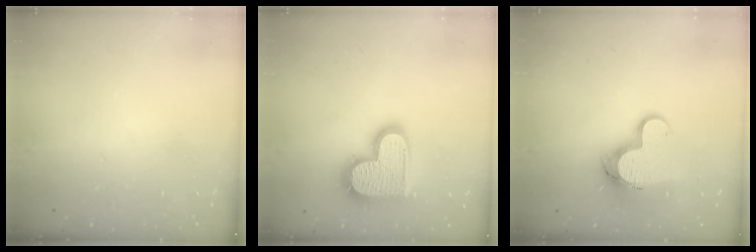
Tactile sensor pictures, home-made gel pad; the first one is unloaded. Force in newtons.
{"total": 18.7, "press": 18.6, "slide": 1.4}
{"total": 15.1, "press": 15.0, "slide": 1.2}